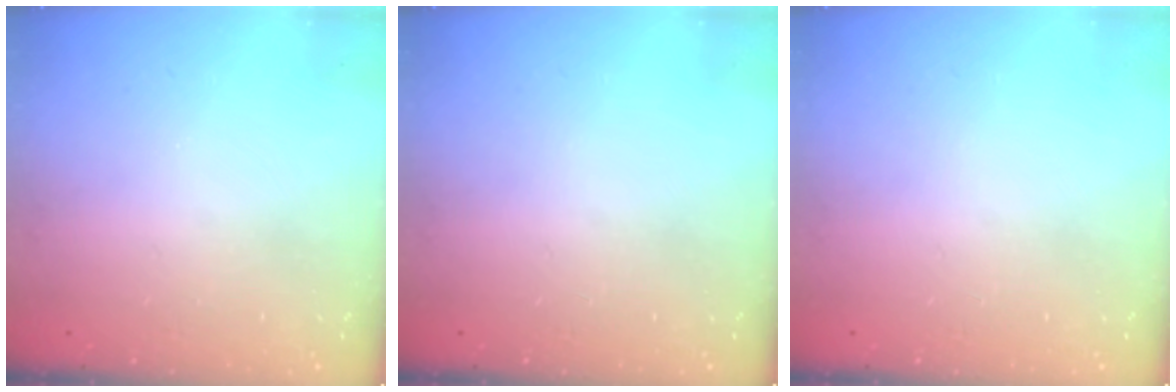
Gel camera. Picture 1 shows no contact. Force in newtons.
{"total": 0.0}
{"total": 0.0}